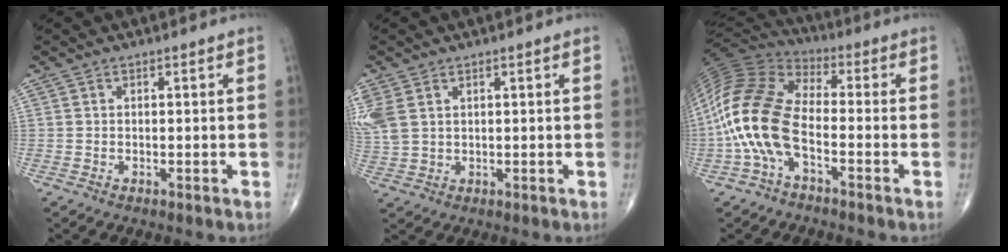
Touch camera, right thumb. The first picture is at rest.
{"total": 7.2, "force": [2.6, 4.7, 4.8], "torque": [-0.136, 0.007, 0.065]}
{"total": 16.2, "force": [-4.1, 8.3, 13.3], "torque": [-0.286, 0.042, -0.088]}